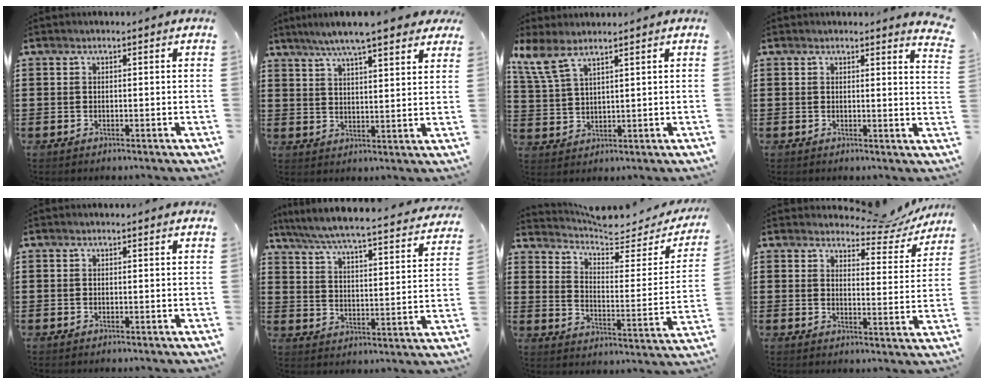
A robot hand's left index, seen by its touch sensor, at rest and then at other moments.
{"total": 7.0, "force": [5.9, 0.6, 3.9], "torque": [-0.094, -0.012, 0.102]}
{"total": 5.8, "force": [4.3, 1.4, 3.7], "torque": [-0.092, -0.011, 0.077]}
{"total": 2.0, "force": [1.9, -0.2, 0.7], "torque": [-0.012, -0.008, 0.034]}
{"total": 0.0}
{"total": 5.6, "force": [5.2, -0.3, 1.9], "torque": [-0.063, -0.045, 0.083]}
{"total": 5.6, "force": [5.1, 1.2, 1.9], "torque": [-0.058, -0.038, 0.084]}
{"total": 5.1, "force": [4.7, 1.0, 1.7], "torque": [-0.039, -0.025, 0.078]}